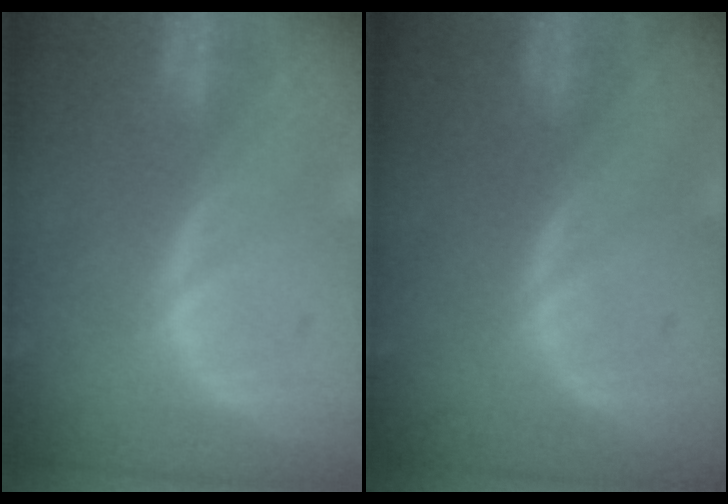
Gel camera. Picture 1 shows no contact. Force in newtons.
{"total": 0.0}